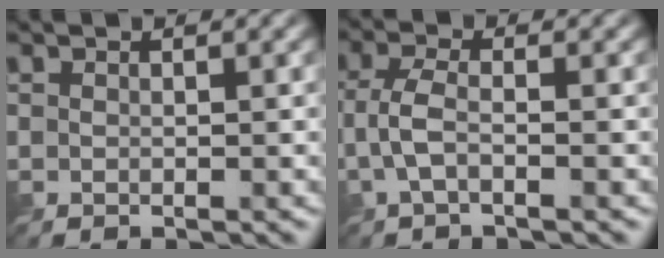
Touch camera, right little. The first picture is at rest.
{"total": 3.0, "force": [-1.2, 1.1, 2.5], "torque": [-0.060, 0.002, -0.029]}